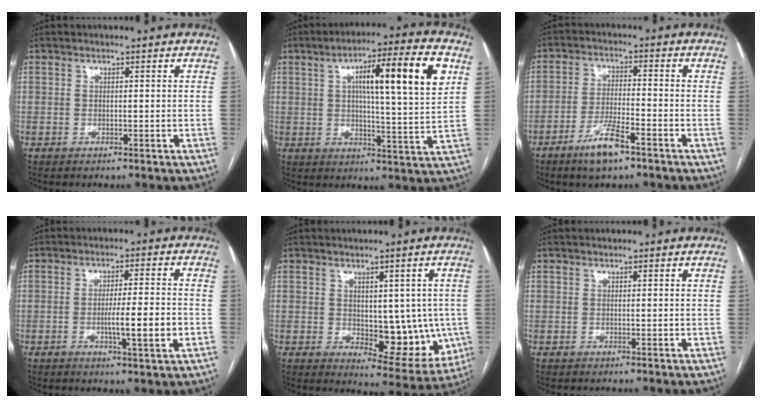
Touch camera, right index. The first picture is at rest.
{"total": 15.9, "force": [5.3, 1.2, 14.9], "torque": [-0.228, 0.018, 0.073]}
{"total": 7.3, "force": [-4.7, 1.2, 5.4], "torque": [-0.108, -0.009, -0.086]}
{"total": 7.4, "force": [-1.9, 0.2, 7.1], "torque": [-0.114, -0.003, -0.031]}
{"total": 10.9, "force": [-0.5, 5.7, 9.3], "torque": [-0.100, -0.002, 0.012]}
{"total": 0.0}